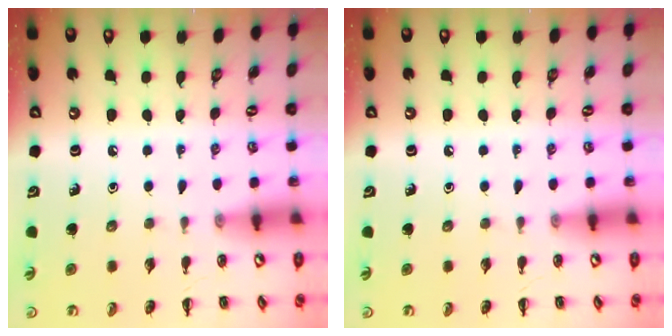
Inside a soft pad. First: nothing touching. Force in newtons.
{"total": 0.0}